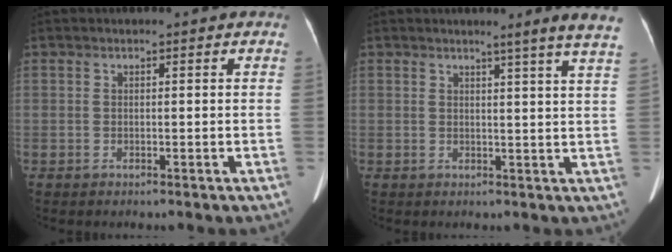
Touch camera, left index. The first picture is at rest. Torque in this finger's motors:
{"motor_torque": [-0.09, -1.02, 0.03, -0.02]}